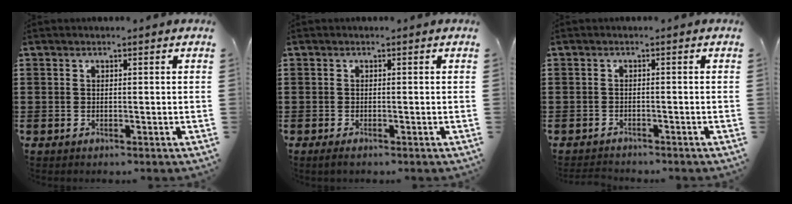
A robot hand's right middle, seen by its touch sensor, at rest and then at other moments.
{"total": 0.8, "force": [-0.6, 0.1, 0.6], "torque": [-0.012, -0.006, -0.010]}
{"total": 1.6, "force": [-1.6, 0.1, 0.0], "torque": [-0.007, -0.002, -0.033]}